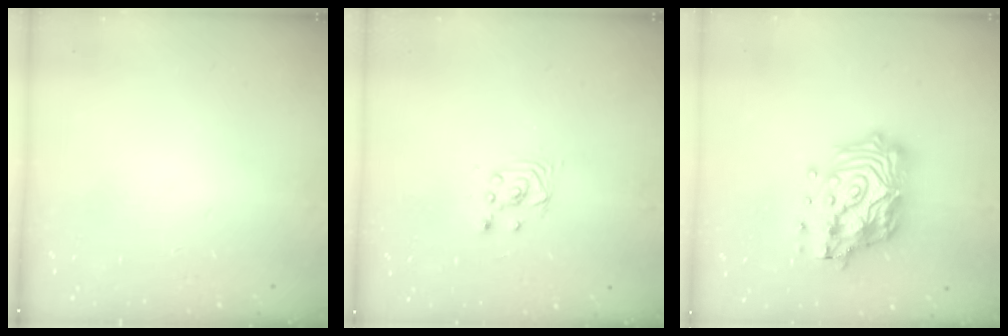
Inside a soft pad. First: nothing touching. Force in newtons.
{"total": 2.2, "press": 2.2, "slide": 0.3}
{"total": 20.6, "press": 20.5, "slide": 2.7}